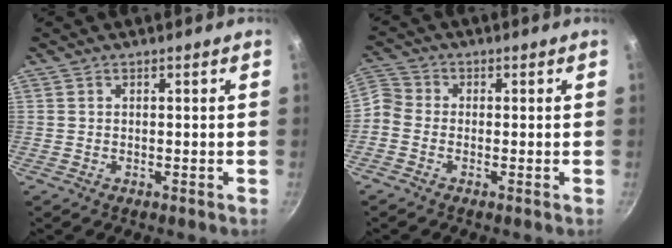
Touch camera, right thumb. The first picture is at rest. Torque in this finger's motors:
{"motor_torque": [-0.45, -0.13, 0.19, -0.92, 0.01]}